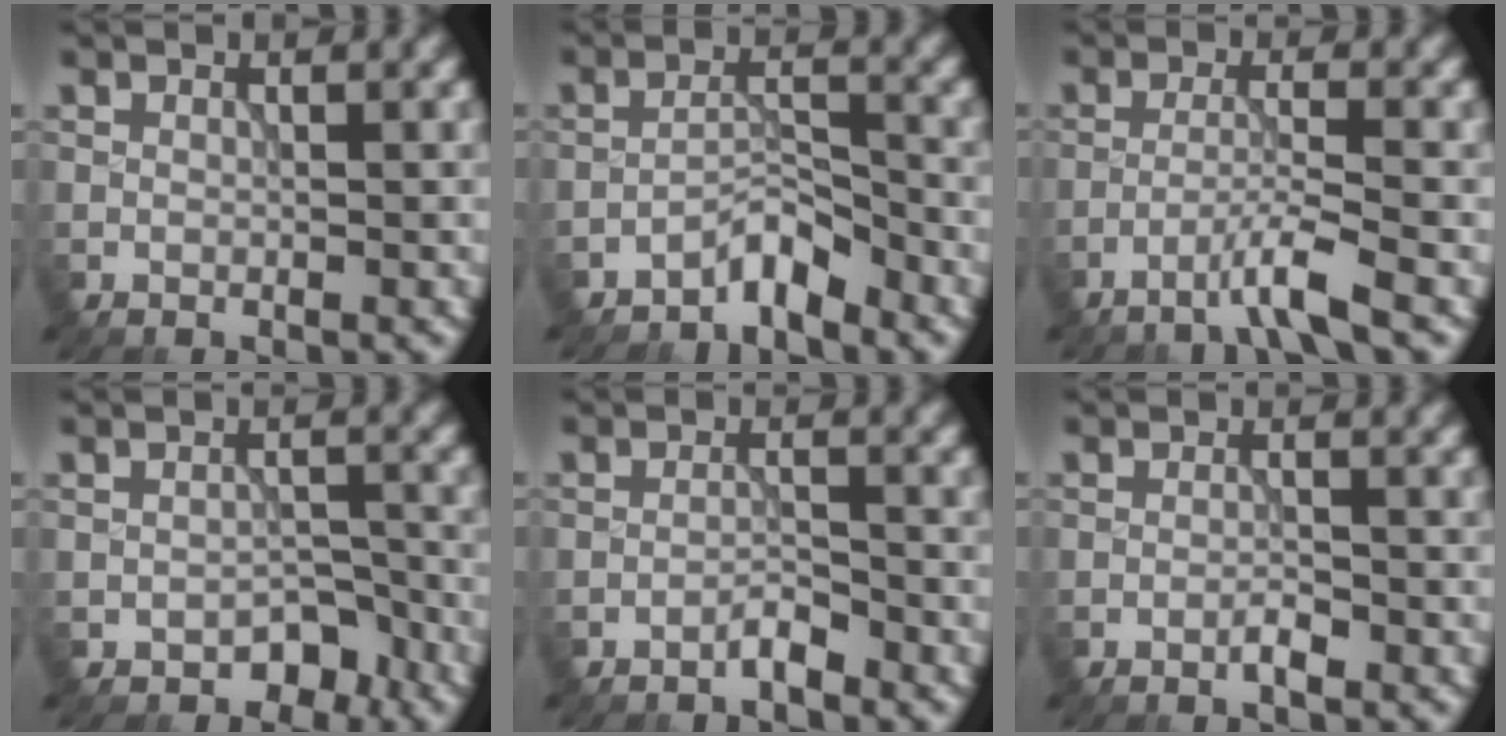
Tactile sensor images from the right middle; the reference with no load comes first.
{"total": 2.7, "force": [-2.4, 0.4, 1.1], "torque": [-0.017, 0.015, -0.046]}
{"total": 3.1, "force": [-2.0, -0.3, 2.3], "torque": [-0.038, 0.008, -0.052]}
{"total": 2.6, "force": [-1.9, 1.5, 0.9], "torque": [-0.007, 0.003, -0.024]}
{"total": 1.5, "force": [-1.3, 0.1, 0.8], "torque": [-0.013, 0.005, -0.027]}
{"total": 1.2, "force": [-0.8, 0.1, 0.9], "torque": [-0.016, 0.002, -0.016]}